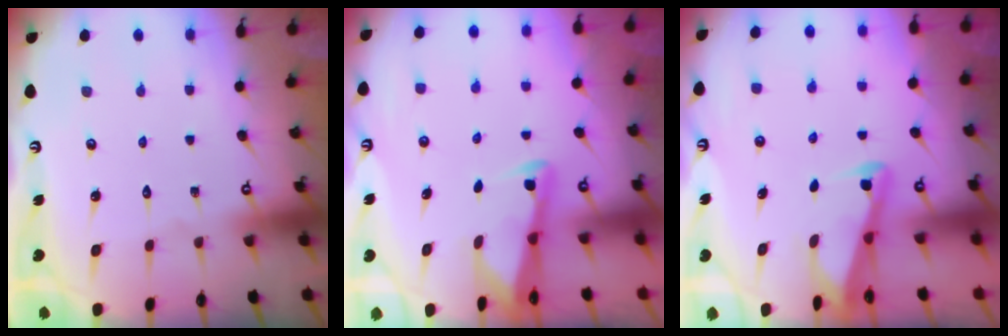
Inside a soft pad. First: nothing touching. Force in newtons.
{"total": 2.7, "press": 2.7, "slide": 0.2}
{"total": 2.8, "press": 2.8, "slide": 0.3}